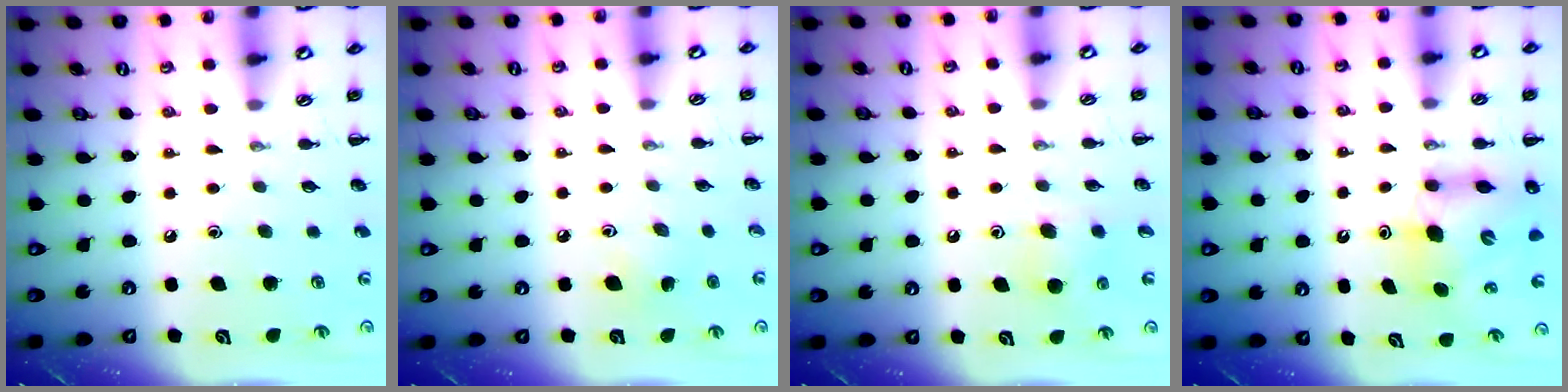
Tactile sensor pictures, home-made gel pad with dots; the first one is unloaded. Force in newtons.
{"total": 3.0, "press": 2.9, "slide": 1.0}
{"total": 5.5, "press": 5.2, "slide": 1.7}
{"total": 6.7, "press": 6.5, "slide": 1.5}